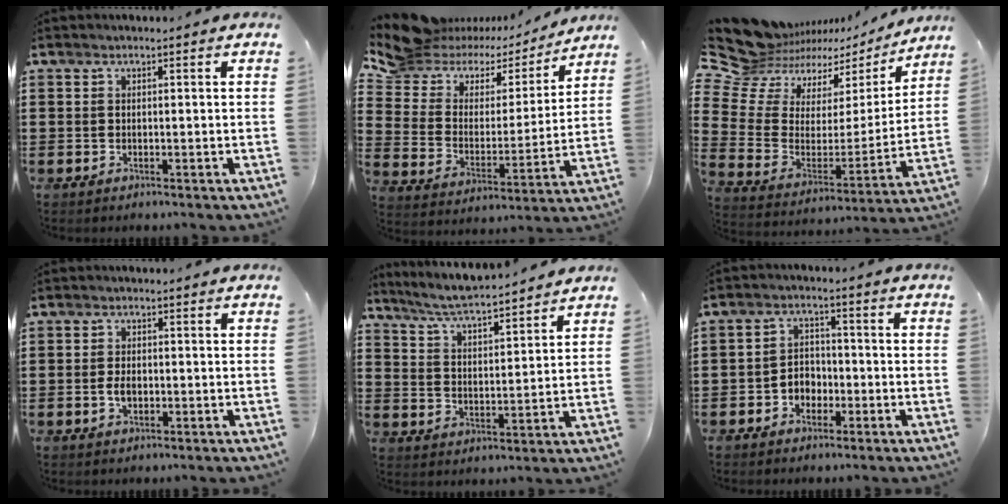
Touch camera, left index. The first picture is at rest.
{"total": 8.0, "force": [6.9, 3.9, 1.4], "torque": [-0.078, -0.047, 0.121]}
{"total": 9.5, "force": [8.4, 4.2, 1.0], "torque": [-0.079, -0.061, 0.154]}
{"total": 2.4, "force": [-0.3, 1.4, 1.9], "torque": [-0.046, 0.001, -0.008]}
{"total": 5.6, "force": [5.3, 0.0, 1.9], "torque": [-0.059, -0.032, 0.089]}
{"total": 3.6, "force": [-1.8, 2.8, 1.5], "torque": [-0.037, 0.009, -0.038]}